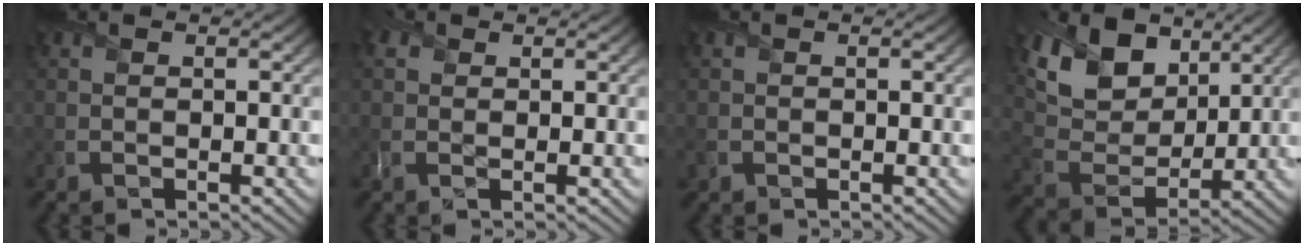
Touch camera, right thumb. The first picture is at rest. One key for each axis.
{"total": 1.6, "fx": 0.7, "fy": 1.4, "fz": 0.6, "tx": -0.019, "ty": 0.002, "tz": 0.012}
{"total": 1.0, "fx": -0.3, "fy": 0.9, "fz": 0.2, "tx": -0.007, "ty": -0.005, "tz": -0.010}
{"total": 11.6, "fx": 6.3, "fy": 7.3, "fz": 6.5, "tx": -0.156, "ty": 0.004, "tz": 0.113}